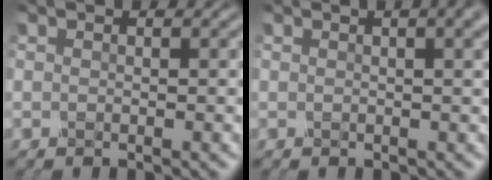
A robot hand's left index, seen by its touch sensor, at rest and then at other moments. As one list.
[{"total": 4.7, "force": [2.0, 2.0, 3.7], "torque": [-0.024, 0.018, 0.005]}]